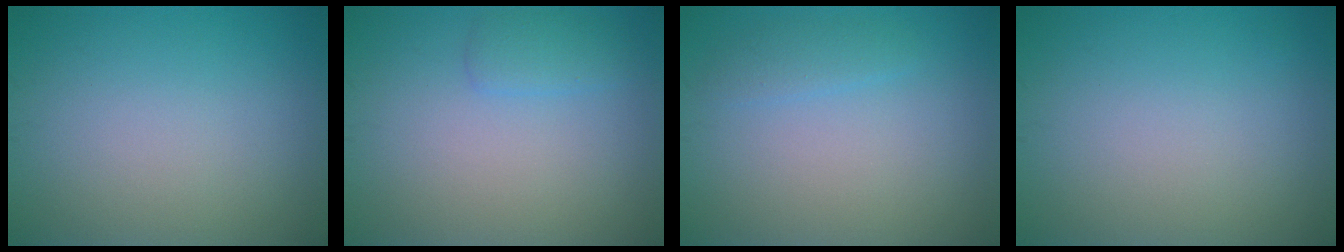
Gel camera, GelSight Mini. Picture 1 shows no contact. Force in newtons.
{"total": 1.5, "press": 1.5, "slide": 0.1}
{"total": 1.4, "press": 1.4, "slide": 0.0}
{"total": 0.0}